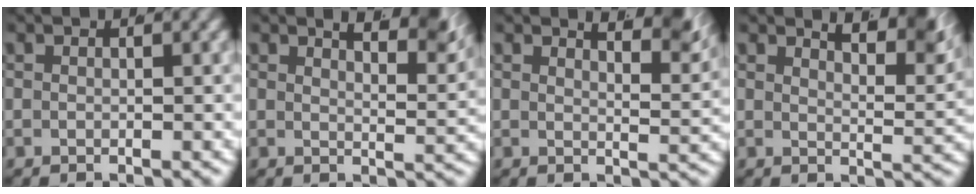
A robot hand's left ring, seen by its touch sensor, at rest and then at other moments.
{"total": 5.9, "force": [3.9, 1.2, 4.2], "torque": [-0.041, -0.007, 0.063]}
{"total": 5.2, "force": [3.7, 0.9, 3.6], "torque": [-0.037, -0.010, 0.059]}
{"total": 5.6, "force": [3.6, 0.9, 4.2], "torque": [-0.043, -0.011, 0.063]}